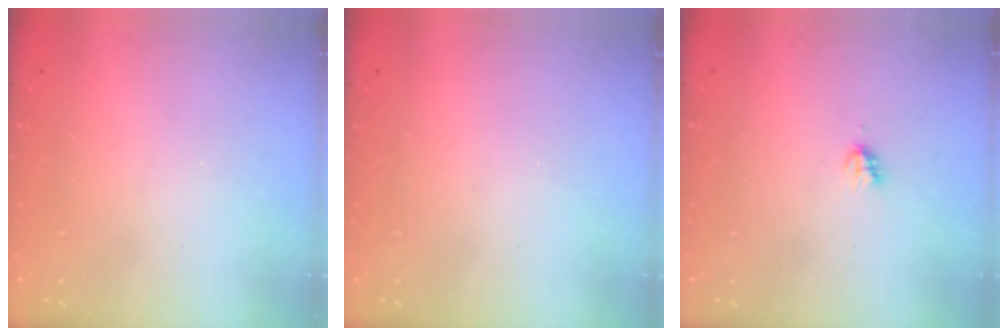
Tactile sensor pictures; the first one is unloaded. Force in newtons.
{"total": 0.0}
{"total": 2.7, "press": 2.7, "slide": 0.2}